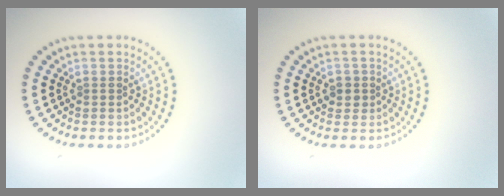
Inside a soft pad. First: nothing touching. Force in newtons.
{"total": 1.3, "press": 1.2, "slide": 0.6}